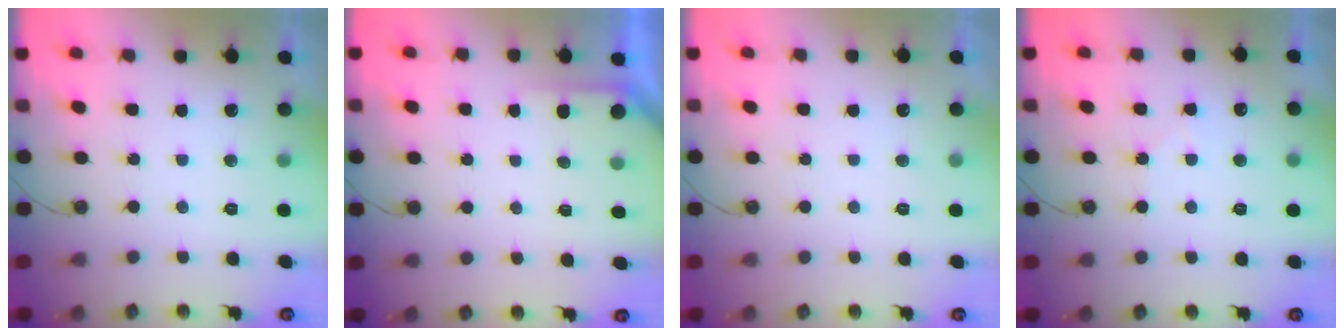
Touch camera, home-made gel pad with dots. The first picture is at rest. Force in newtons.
{"total": 2.4, "press": 2.4, "slide": 0.2}
{"total": 0.0}
{"total": 4.7, "press": 4.6, "slide": 0.6}